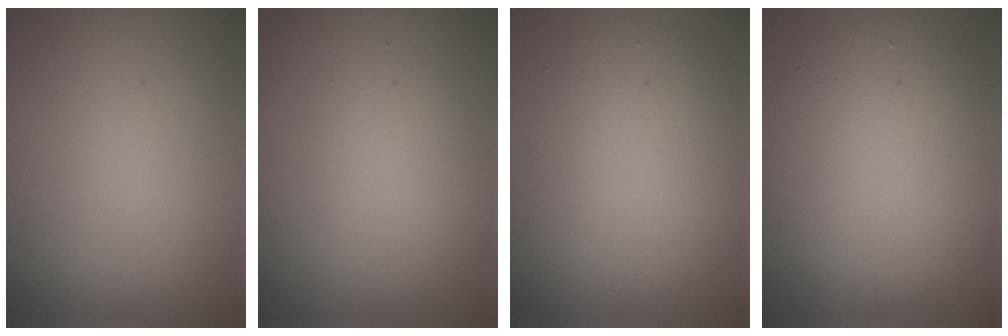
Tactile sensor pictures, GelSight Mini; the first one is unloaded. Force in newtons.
{"total": 2.1, "press": 2.1, "slide": 0.1}
{"total": 4.5, "press": 4.4, "slide": 0.4}
{"total": 7.5, "press": 7.5, "slide": 0.3}